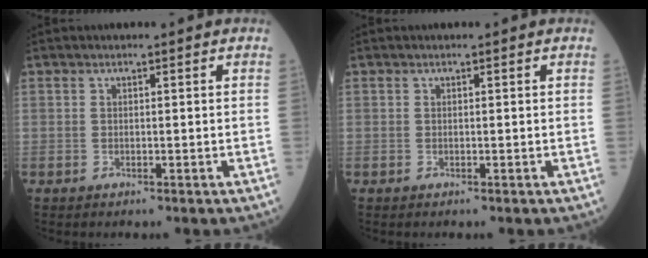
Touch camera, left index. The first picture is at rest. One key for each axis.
{"total": 0.0}